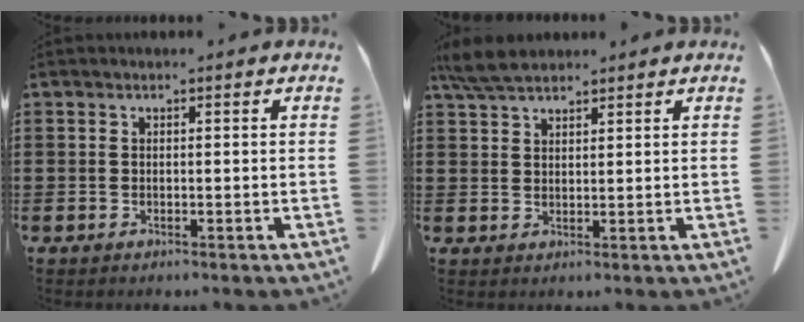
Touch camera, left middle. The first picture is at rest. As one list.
[{"total": 4.8, "force": [4.0, 1.2, 2.4], "torque": [-0.058, -0.001, 0.075]}]